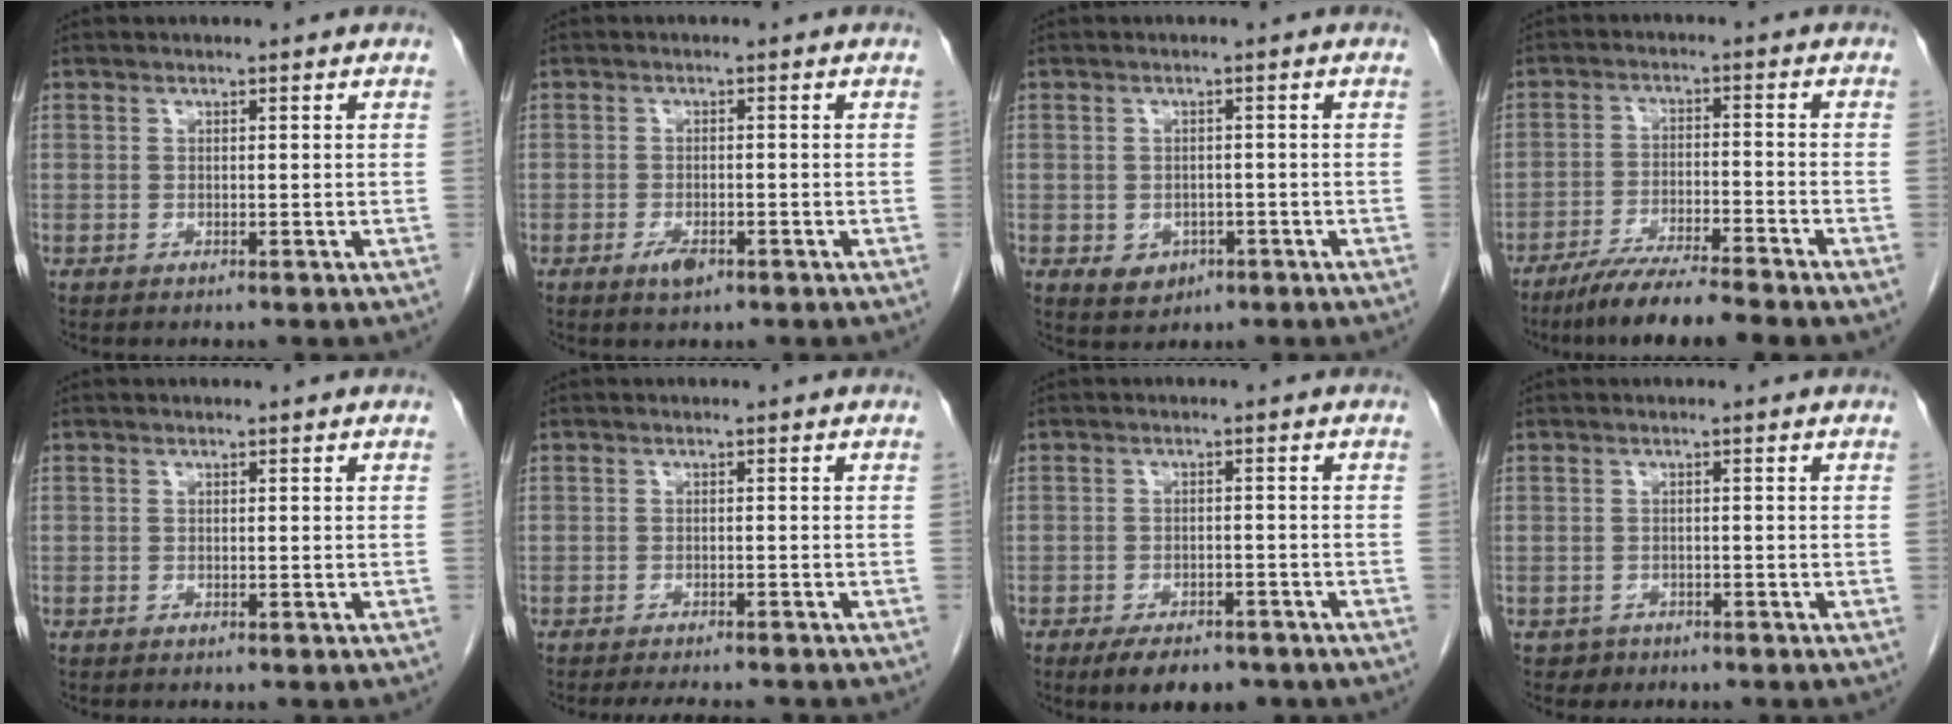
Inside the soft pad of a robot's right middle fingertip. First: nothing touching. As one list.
[{"total": 2.4, "force": [-1.4, 0.9, 1.7], "torque": [-0.035, 0.000, -0.022]}, {"total": 3.3, "force": [-1.3, 2.7, 1.5], "torque": [-0.021, 0.001, -0.006]}, {"total": 8.0, "force": [-6.6, -0.8, 4.4], "torque": [-0.074, -0.028, -0.121]}, {"total": 0.0}, {"total": 6.6, "force": [-6.1, 1.0, 2.6], "torque": [-0.033, -0.011, -0.080]}, {"total": 7.3, "force": [-5.5, 3.1, 3.7], "torque": [-0.053, -0.003, -0.077]}, {"total": 1.6, "force": [-1.1, 1.1, -0.2], "torque": [-0.005, 0.004, -0.016]}]